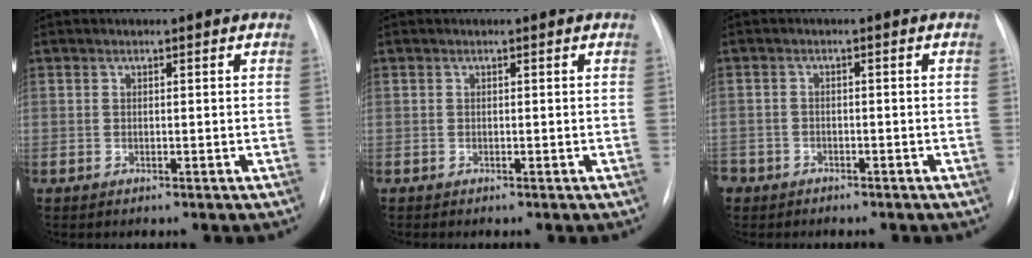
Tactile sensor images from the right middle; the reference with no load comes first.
{"total": 0.0}
{"total": 5.1, "force": [-3.8, 3.2, 1.1], "torque": [-0.023, 0.002, -0.060]}